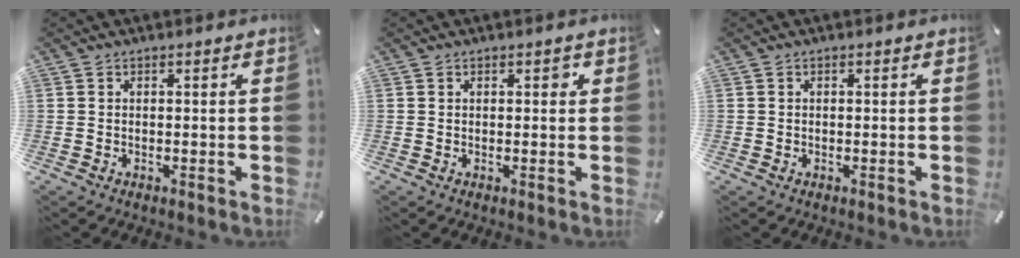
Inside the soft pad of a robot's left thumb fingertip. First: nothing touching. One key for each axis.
{"total": 1.1, "fx": 0.4, "fy": 0.7, "fz": 0.8, "tx": -0.009, "ty": 0.002, "tz": 0.005}
{"total": 0.0}